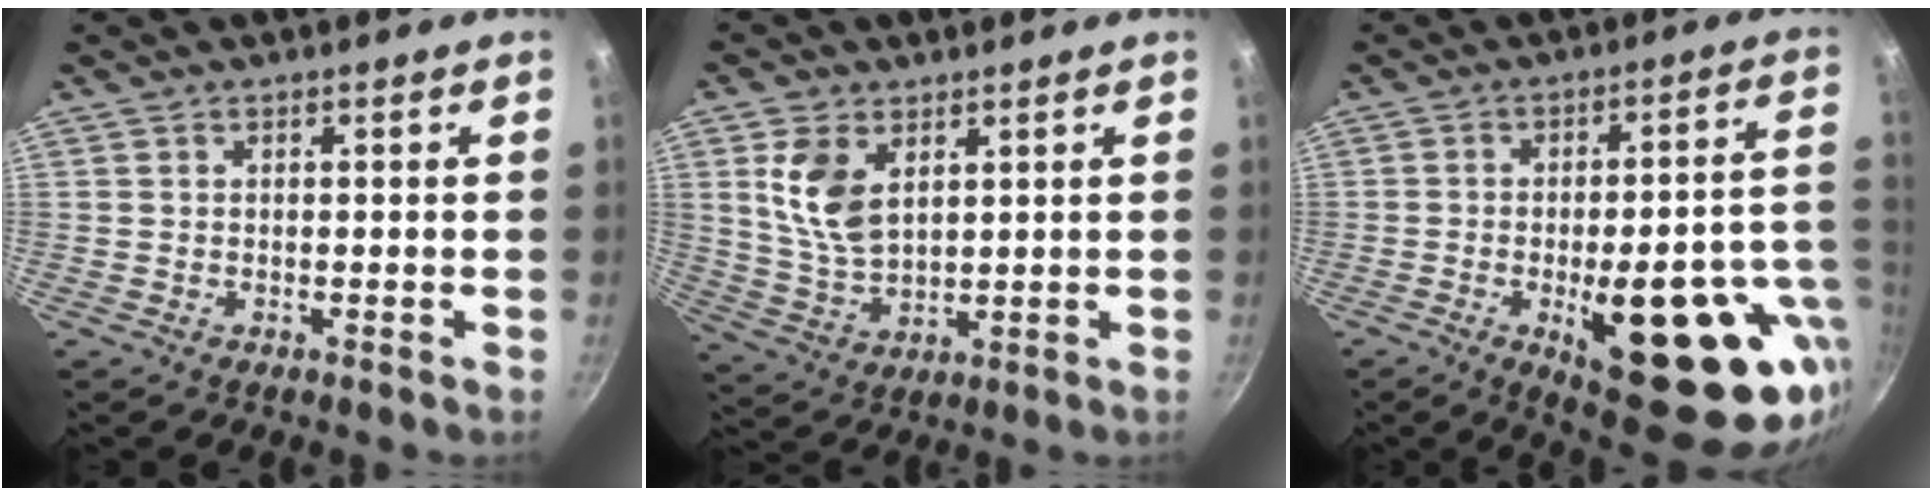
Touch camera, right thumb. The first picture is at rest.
{"total": 9.5, "force": [3.4, 5.7, 6.8], "torque": [-0.124, -0.024, 0.073]}
{"total": 27.2, "force": [-7.6, 10.8, 23.8], "torque": [-0.262, 0.010, -0.086]}